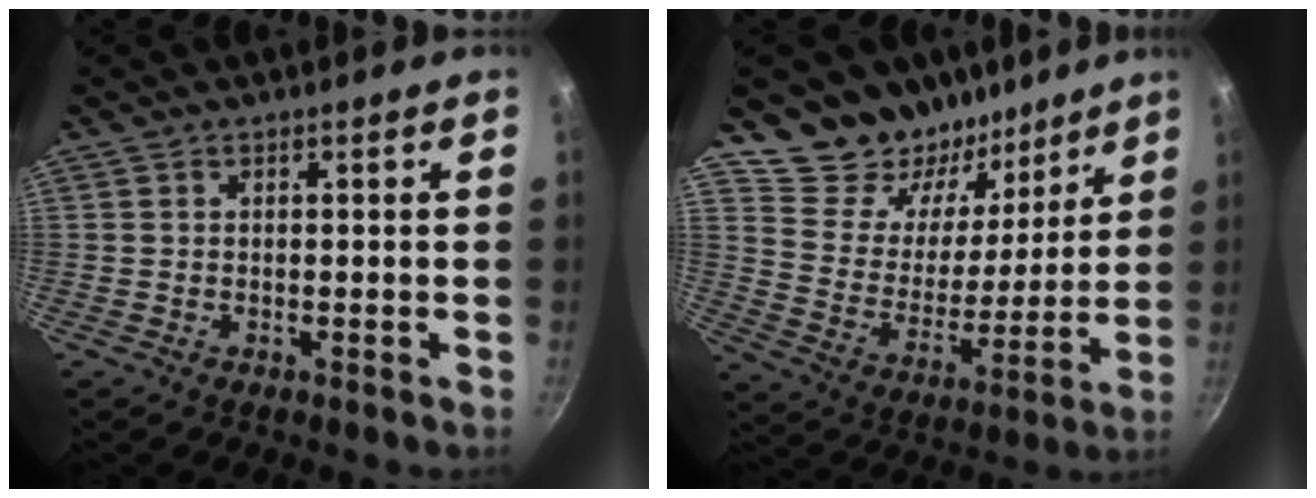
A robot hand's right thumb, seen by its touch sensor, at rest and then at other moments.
{"total": 16.1, "force": [13.0, 9.0, 3.2], "torque": [-0.011, -0.121, 0.219]}